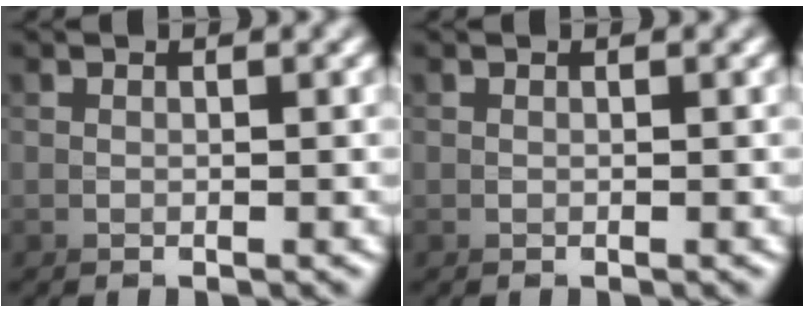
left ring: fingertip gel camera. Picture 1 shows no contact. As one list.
[{"total": 0.0}]